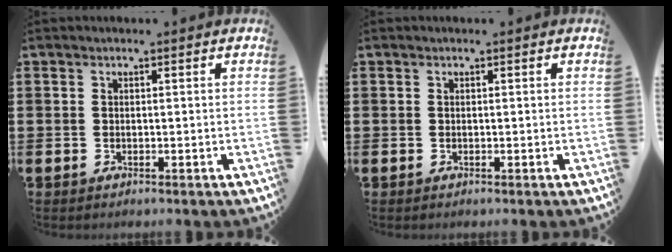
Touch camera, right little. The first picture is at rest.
{"total": 0.0}